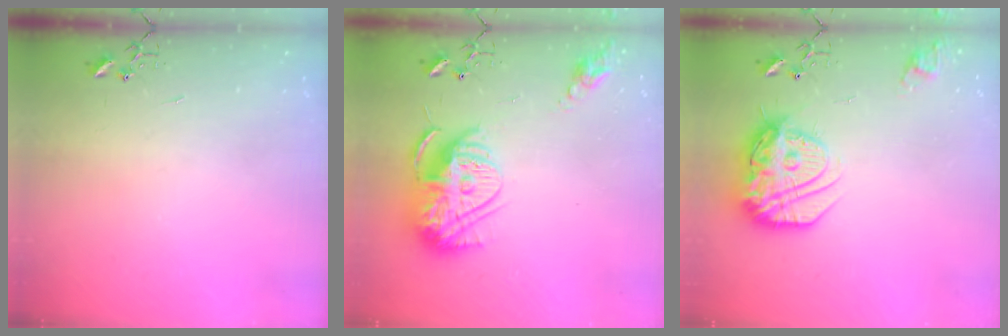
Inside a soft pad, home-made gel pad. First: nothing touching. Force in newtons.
{"total": 15.8, "press": 15.8, "slide": 1.4}
{"total": 18.9, "press": 18.8, "slide": 1.8}